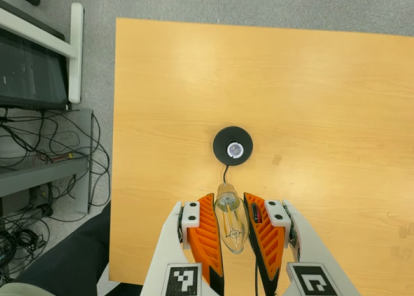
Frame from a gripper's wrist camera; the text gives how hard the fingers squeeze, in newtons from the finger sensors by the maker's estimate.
{"total": 17.7, "left": 18.9, "right": 16.5}